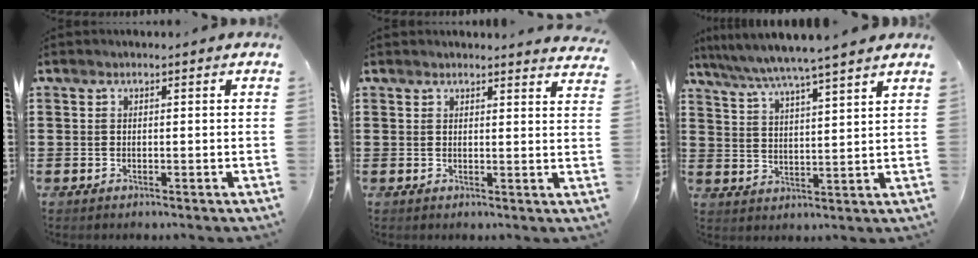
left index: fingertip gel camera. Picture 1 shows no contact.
{"total": 2.3, "force": [2.3, -0.2, 0.2], "torque": [-0.002, -0.010, 0.043]}
{"total": 5.7, "force": [5.1, -0.9, 2.4], "torque": [-0.066, -0.031, 0.086]}